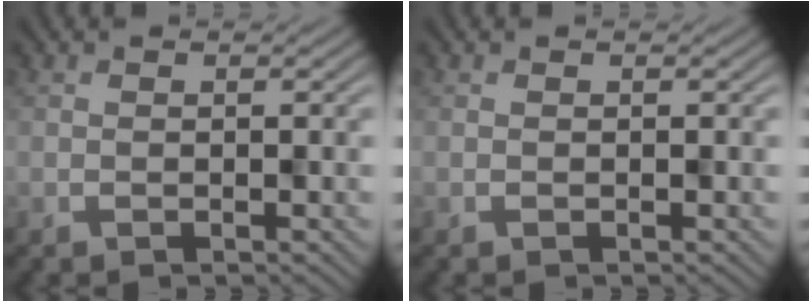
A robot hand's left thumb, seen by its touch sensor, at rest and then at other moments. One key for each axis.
{"total": 0.0}